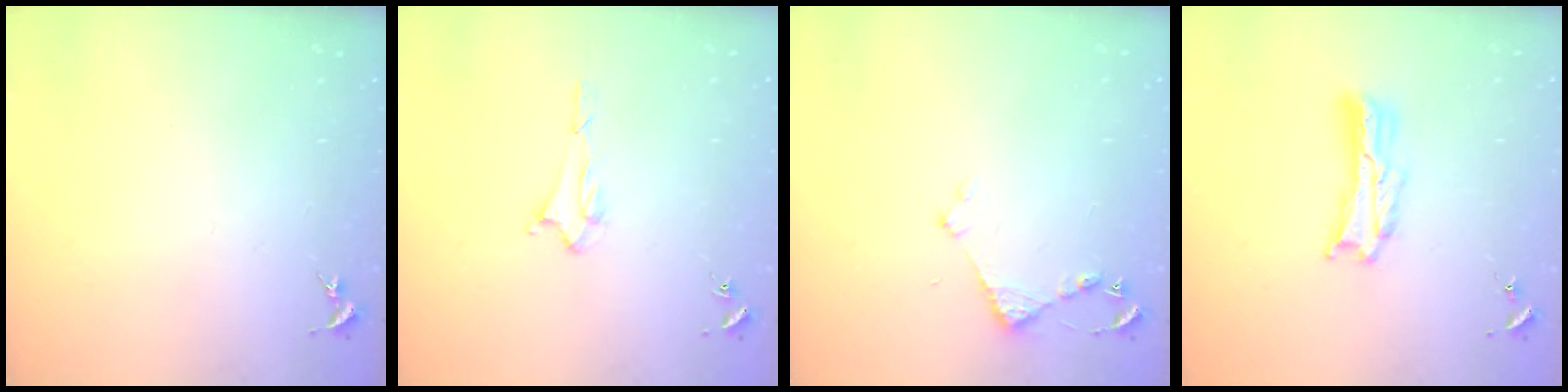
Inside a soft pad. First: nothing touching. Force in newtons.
{"total": 1.5, "press": 1.5, "slide": 0.2}
{"total": 3.1, "press": 3.1, "slide": 0.3}
{"total": 2.4, "press": 2.4, "slide": 0.3}